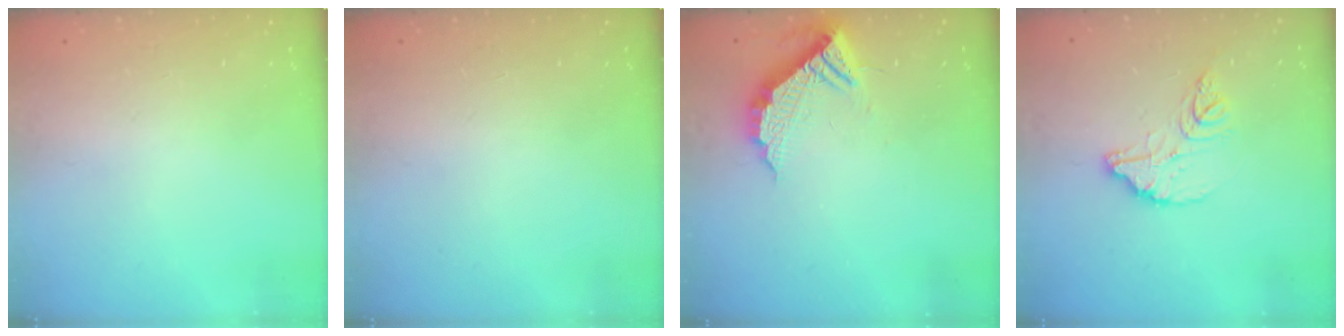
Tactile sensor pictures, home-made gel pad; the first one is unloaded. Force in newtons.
{"total": 0.0}
{"total": 12.0, "press": 12.0, "slide": 0.8}
{"total": 12.3, "press": 12.3, "slide": 1.1}